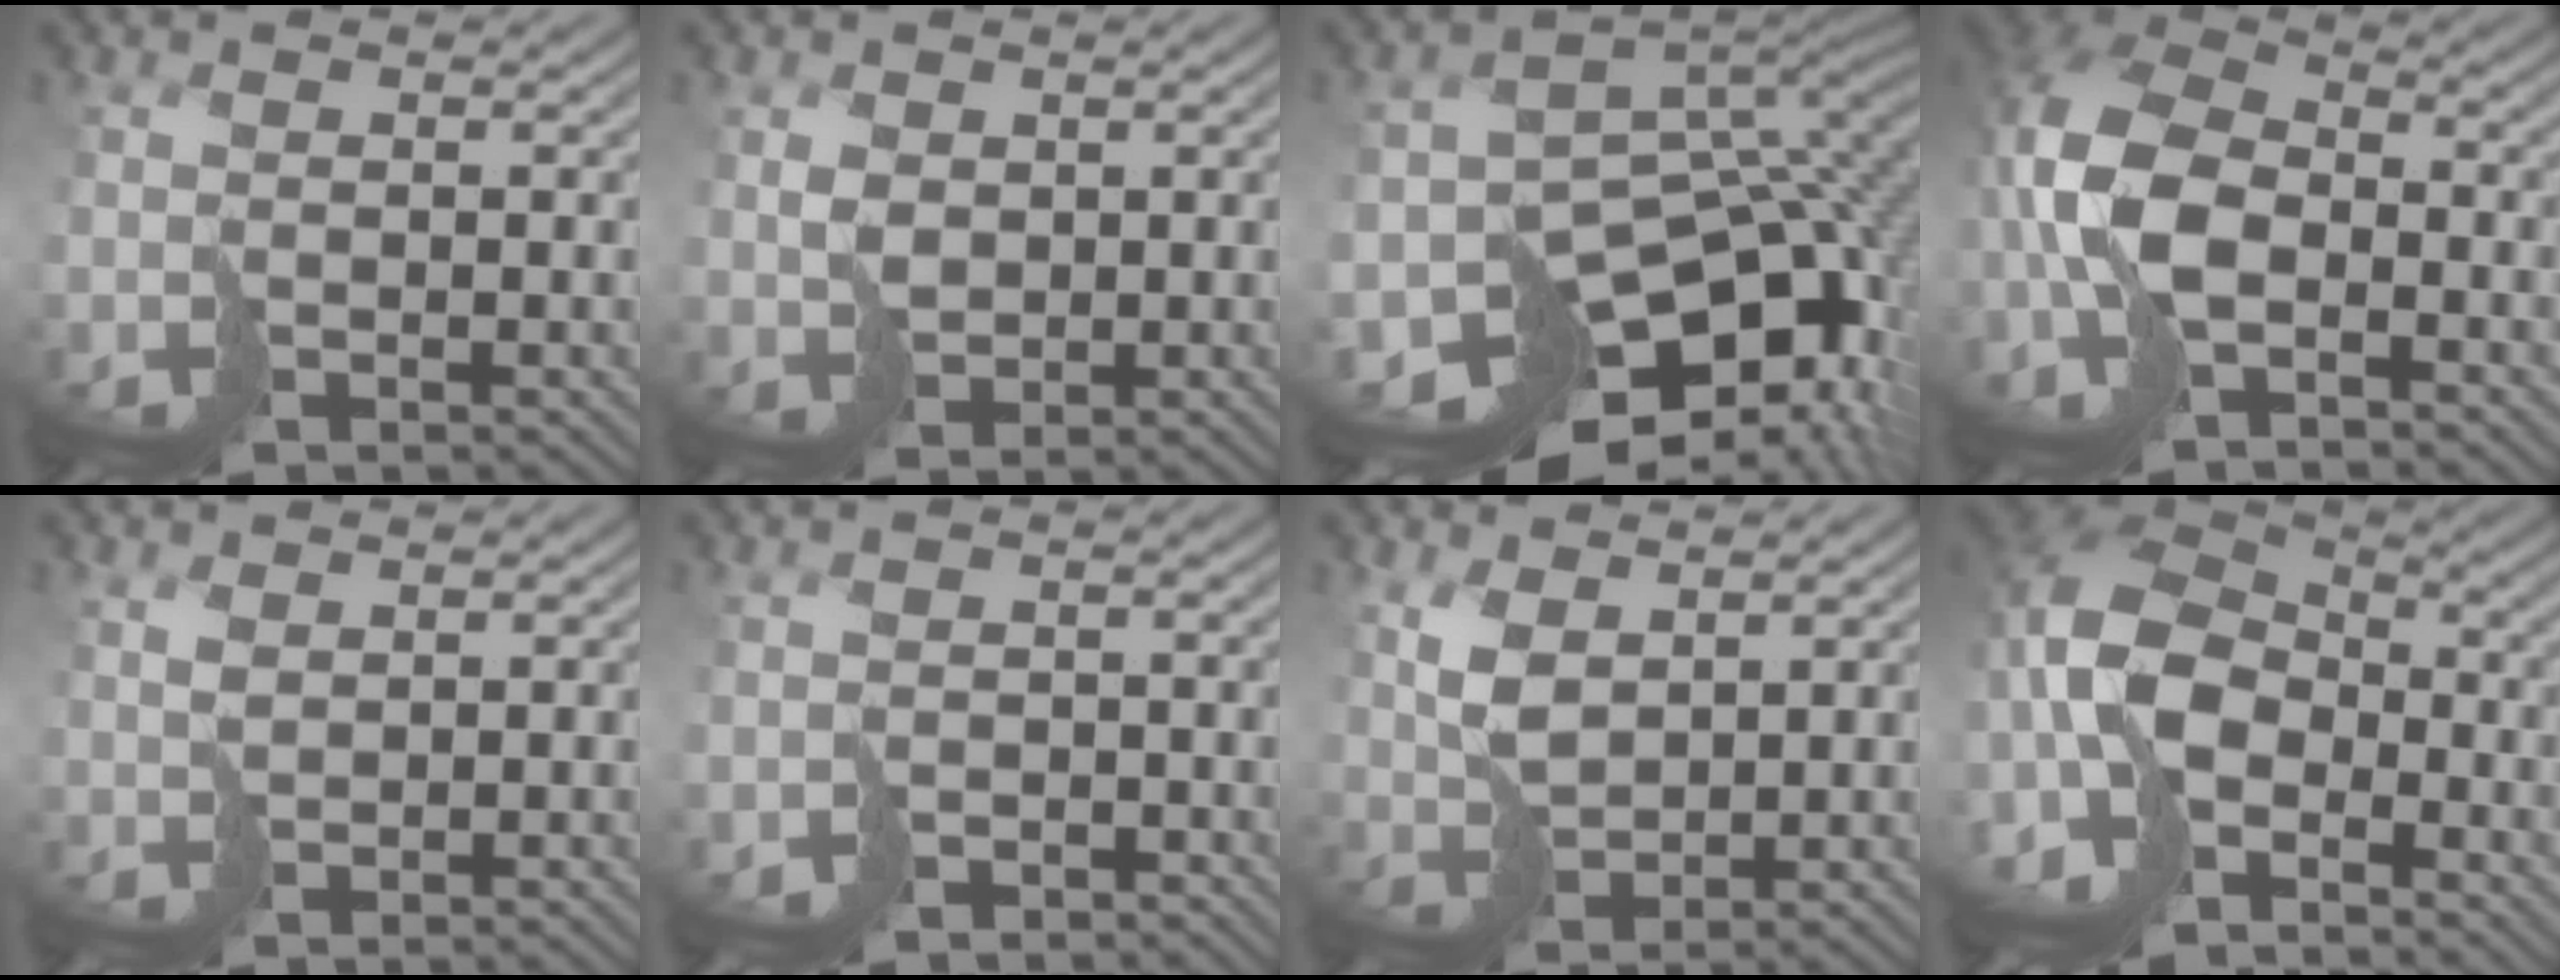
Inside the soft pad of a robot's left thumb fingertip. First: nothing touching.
{"total": 2.3, "force": [0.5, 1.8, 1.3], "torque": [-0.036, -0.001, 0.012]}
{"total": 14.7, "force": [-6.7, 9.7, 8.7], "torque": [-0.173, -0.046, -0.083]}
{"total": 11.7, "force": [-3.4, 6.7, 9.0], "torque": [-0.229, -0.002, -0.080]}
{"total": 1.9, "force": [1.0, 1.0, 1.2], "torque": [-0.034, 0.000, 0.022]}
{"total": 2.2, "force": [-1.8, 1.3, 0.4], "torque": [-0.003, -0.004, -0.037]}
{"total": 4.7, "force": [2.2, 2.3, 3.5], "torque": [-0.089, -0.001, 0.048]}
{"total": 13.8, "force": [-6.2, 8.0, 9.4], "torque": [-0.241, -0.025, -0.135]}